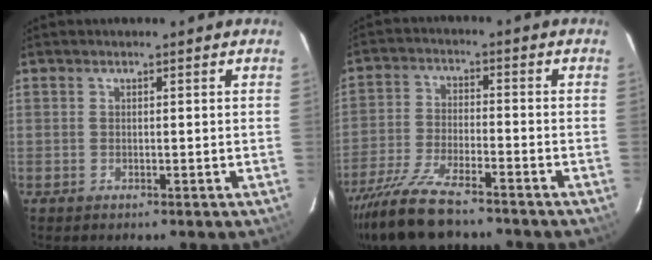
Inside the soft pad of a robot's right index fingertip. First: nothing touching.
{"total": 14.3, "force": [-12.0, 3.2, 7.2], "torque": [-0.162, -0.033, -0.216]}